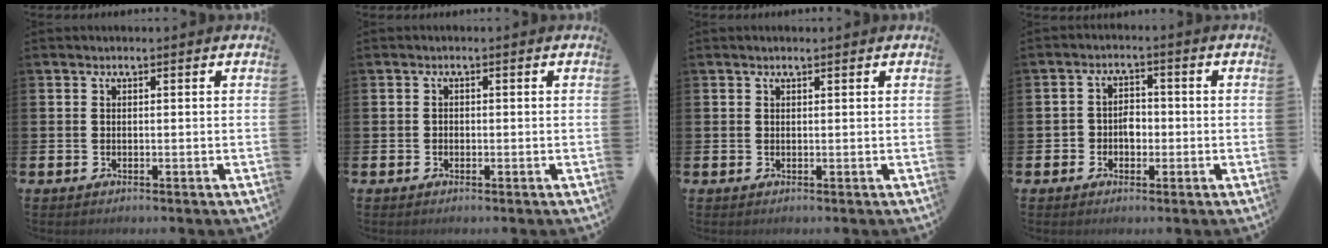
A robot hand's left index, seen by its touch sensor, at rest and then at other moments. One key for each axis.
{"total": 0.7, "fx": -0.3, "fy": 0.6, "fz": 0.2, "tx": -0.007, "ty": 0.005, "tz": -0.007}
{"total": 0.6, "fx": 0.5, "fy": 0.1, "fz": 0.3, "tx": -0.001, "ty": -0.001, "tz": 0.009}
{"total": 2.9, "fx": -0.9, "fy": 2.4, "fz": 1.4, "tx": -0.018, "ty": 0.003, "tz": -0.025}